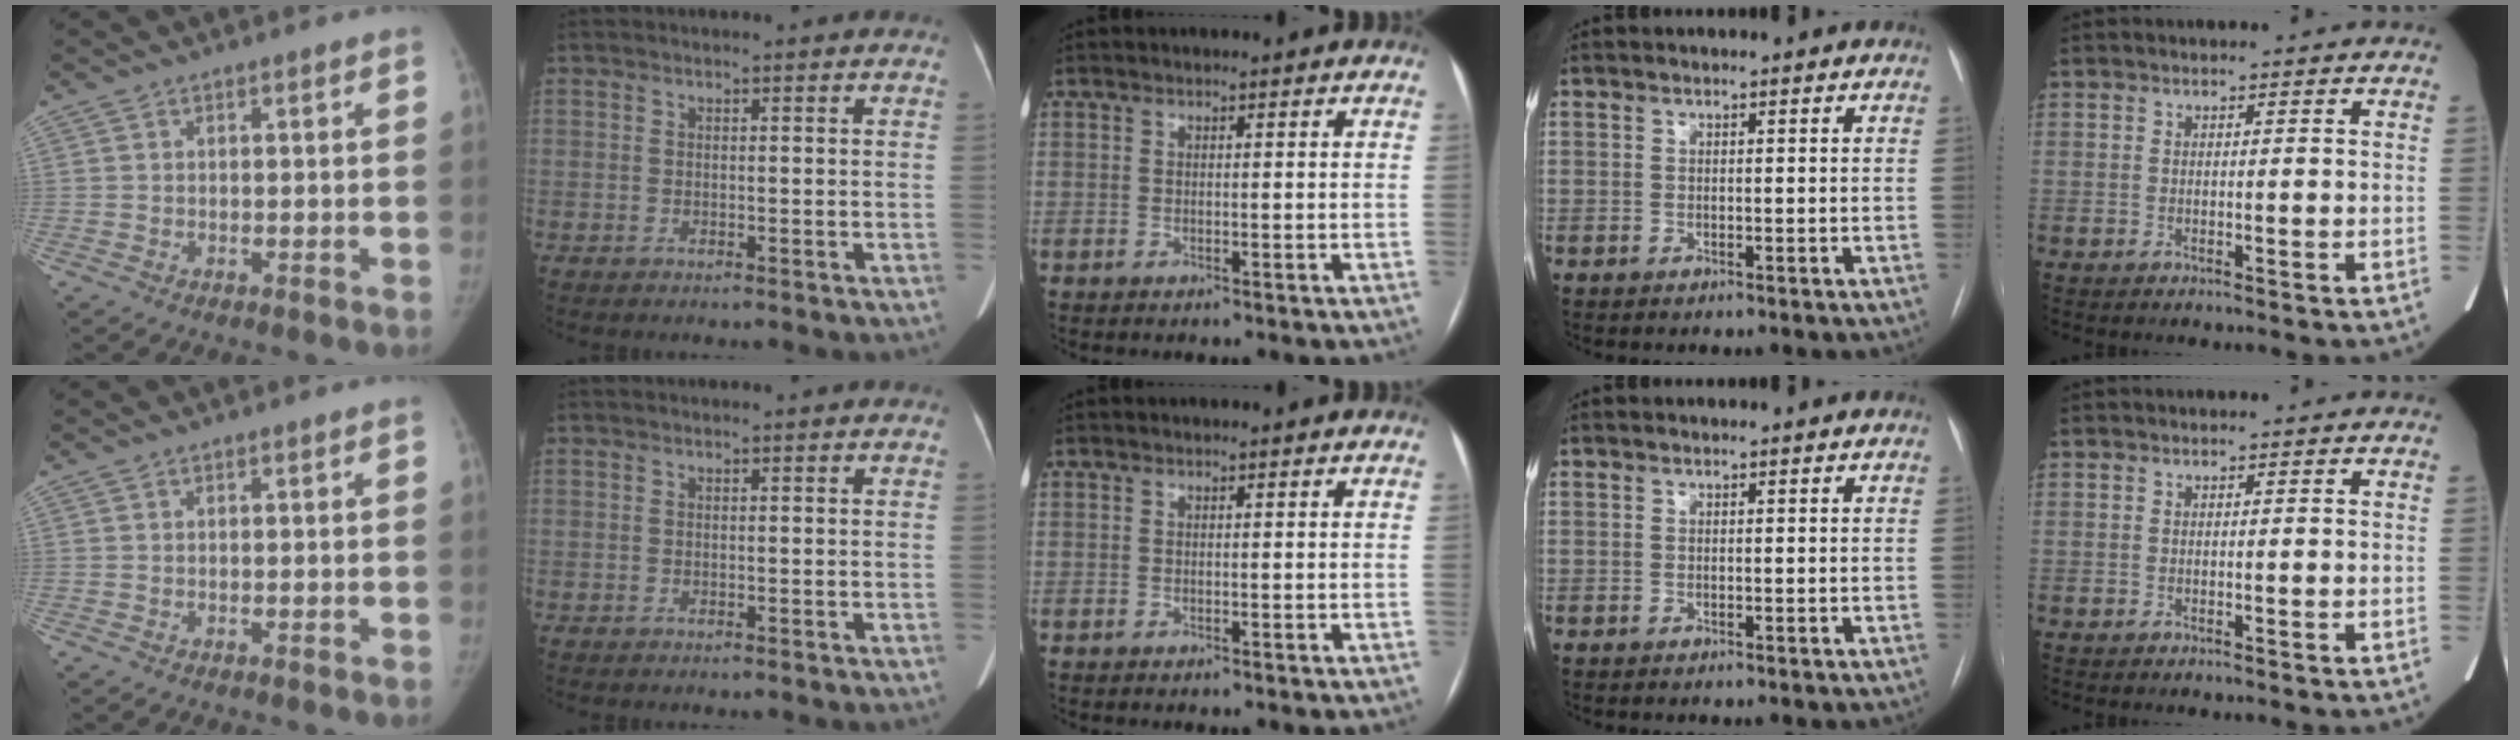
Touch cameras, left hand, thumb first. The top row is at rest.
{}